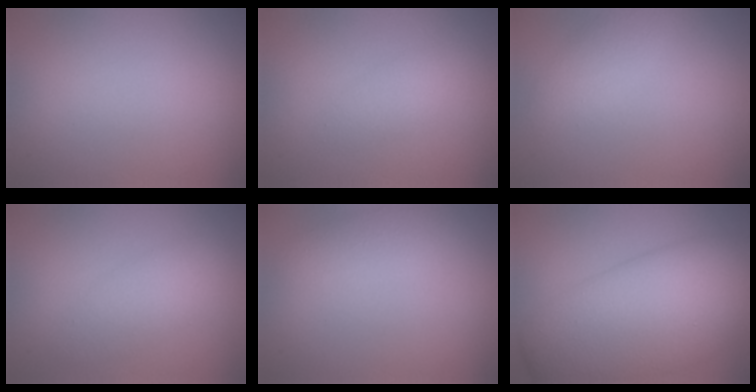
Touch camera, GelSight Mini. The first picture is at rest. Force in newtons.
{"total": 1.4, "press": 1.3, "slide": 0.1}
{"total": 2.0, "press": 2.0, "slide": 0.1}
{"total": 2.6, "press": 2.6, "slide": 0.1}
{"total": 1.9, "press": 1.9, "slide": 0.0}
{"total": 10.9, "press": 10.9, "slide": 0.1}